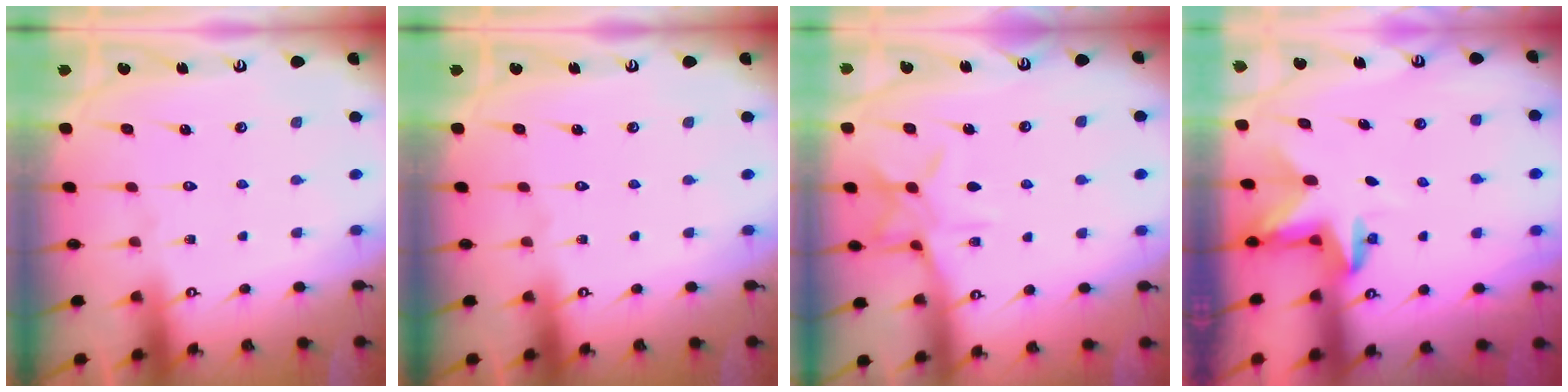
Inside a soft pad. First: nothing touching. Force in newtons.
{"total": 0.0}
{"total": 9.5, "press": 9.5, "slide": 0.6}
{"total": 2.9, "press": 2.9, "slide": 0.1}